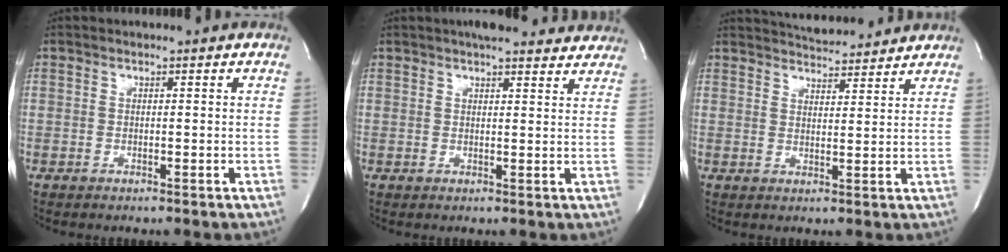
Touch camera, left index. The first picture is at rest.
{"total": 11.6, "force": [10.4, 2.5, 4.5], "torque": [-0.048, 0.013, 0.116]}
{"total": 9.5, "force": [9.1, 1.5, 2.4], "torque": [-0.042, 0.008, 0.126]}